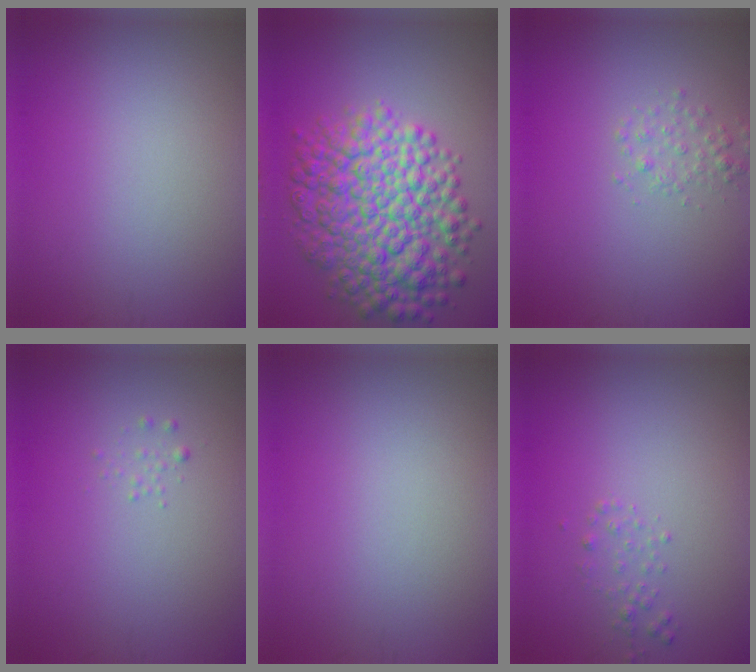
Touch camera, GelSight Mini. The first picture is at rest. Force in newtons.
{"total": 10.2, "press": 10.2, "slide": 0.2}
{"total": 1.4, "press": 1.4, "slide": 0.1}
{"total": 0.6, "press": 0.6, "slide": 0.0}
{"total": 0.0}
{"total": 1.0, "press": 1.0, "slide": 0.1}